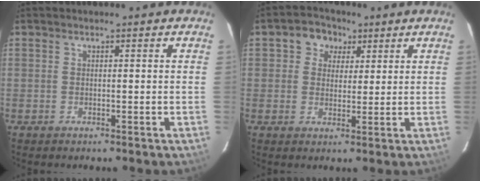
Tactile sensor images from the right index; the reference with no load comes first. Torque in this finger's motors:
{"motor_torque": [0.02, 0.00, 0.03, 0.03]}